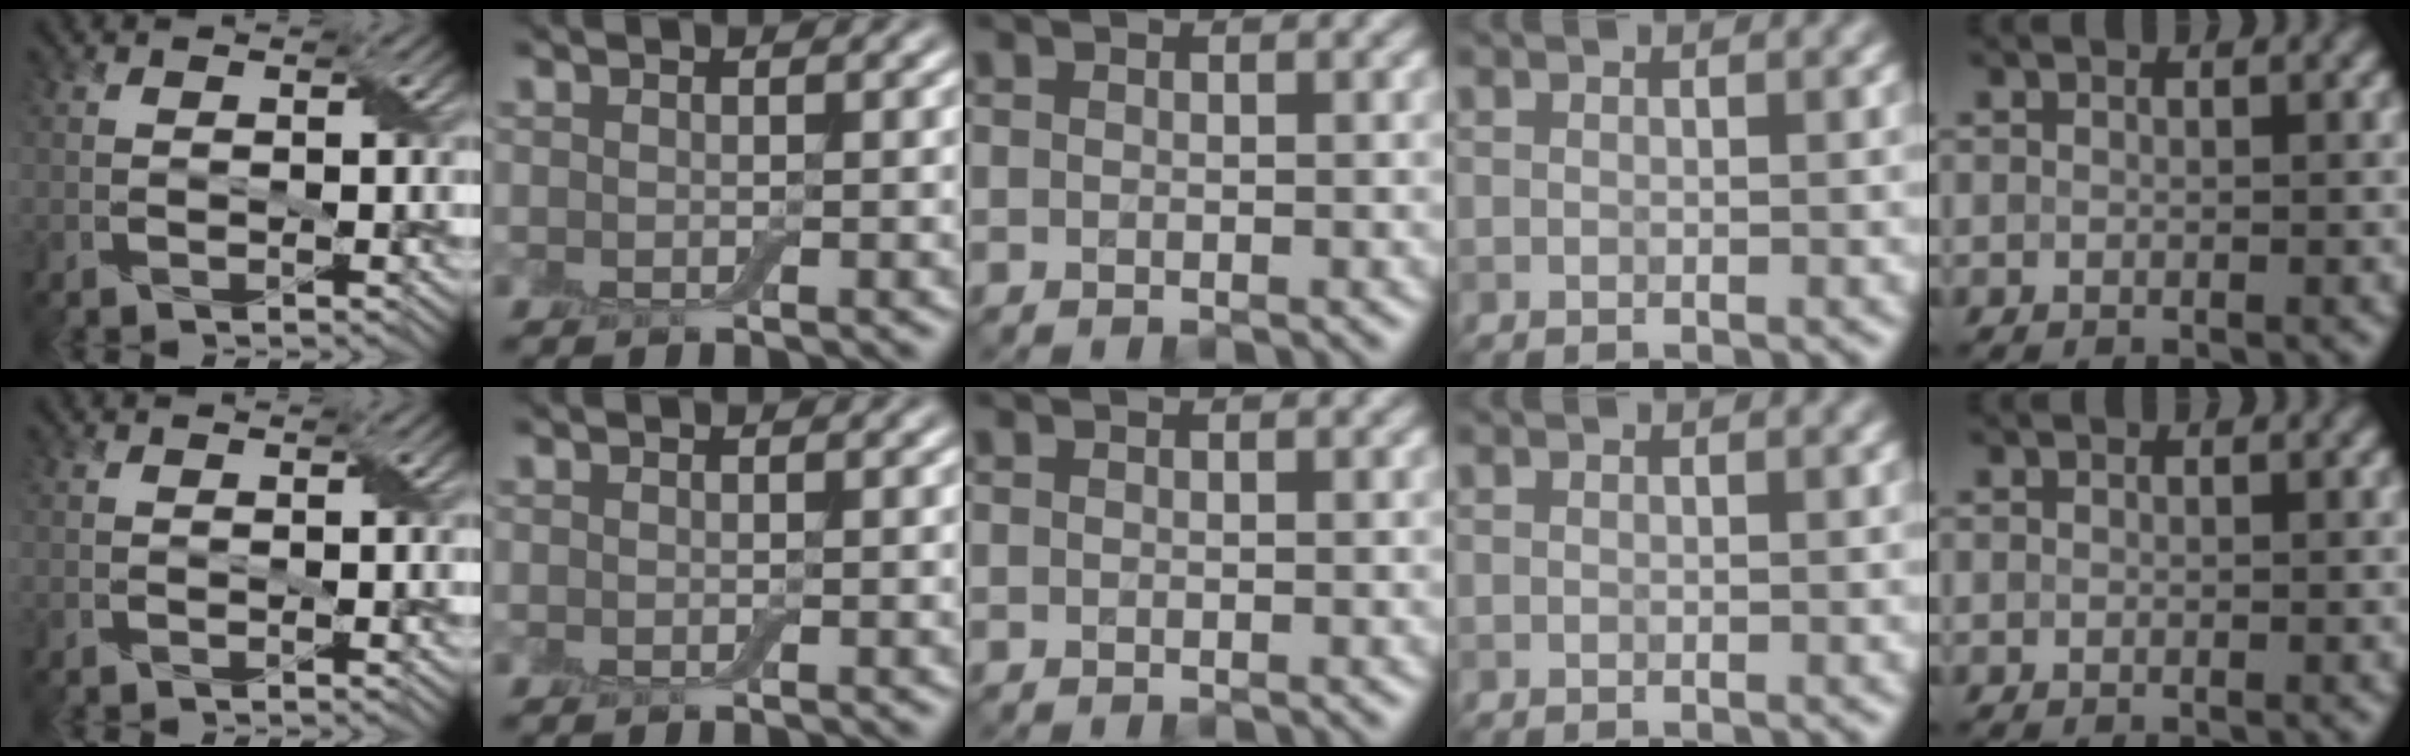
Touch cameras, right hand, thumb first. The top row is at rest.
{}